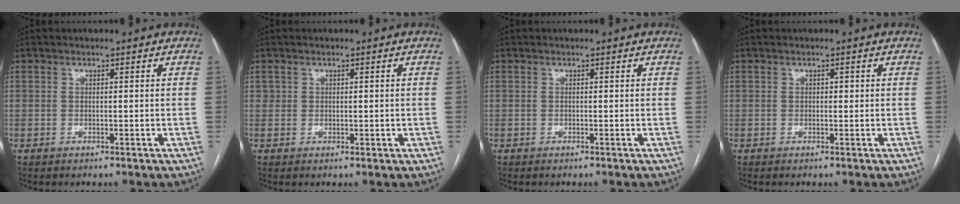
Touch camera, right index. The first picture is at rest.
{"total": 1.3, "force": [0.3, 1.1, 0.6], "torque": [-0.010, 0.004, 0.008]}
{"total": 0.0}
{"total": 0.6, "force": [0.1, 0.4, 0.4], "torque": [-0.005, 0.005, 0.001]}